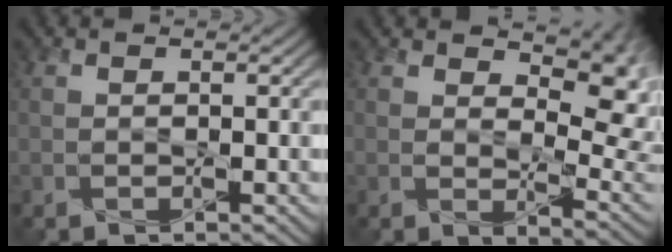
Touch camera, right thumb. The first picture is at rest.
{"total": 10.9, "force": [5.0, 5.6, 7.9], "torque": [-0.106, -0.014, 0.084]}